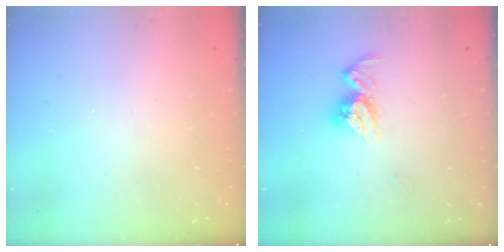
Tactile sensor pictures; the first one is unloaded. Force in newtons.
{"total": 10.0, "press": 10.0, "slide": 0.8}